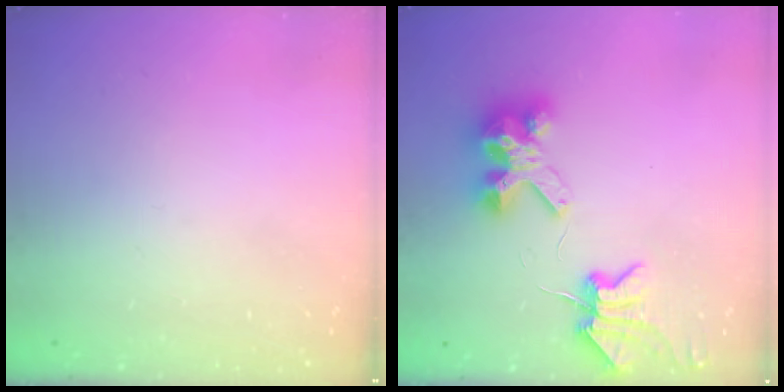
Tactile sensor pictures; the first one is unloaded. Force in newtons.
{"total": 7.1, "press": 7.0, "slide": 0.9}